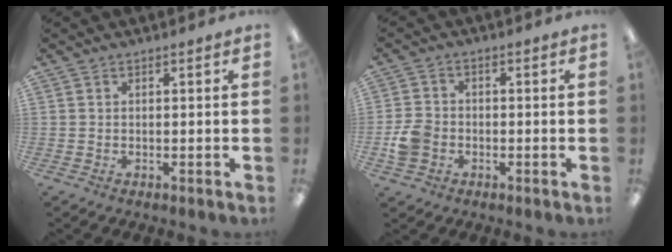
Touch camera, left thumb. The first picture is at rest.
{"total": 5.6, "force": [-1.7, 4.6, 2.8], "torque": [-0.044, 0.011, -0.029]}